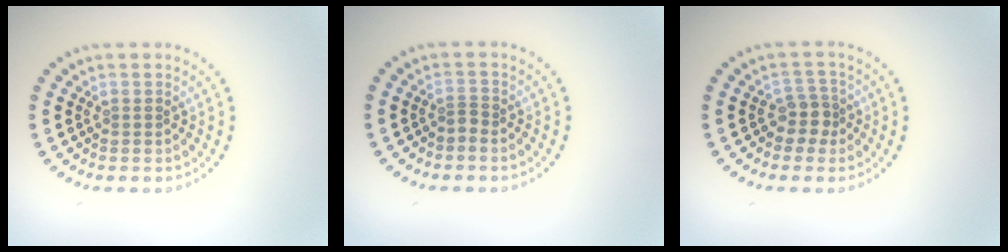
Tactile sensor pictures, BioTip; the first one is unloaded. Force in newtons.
{"total": 0.6, "press": 0.3, "slide": 0.5}
{"total": 2.2, "press": 1.7, "slide": 1.4}